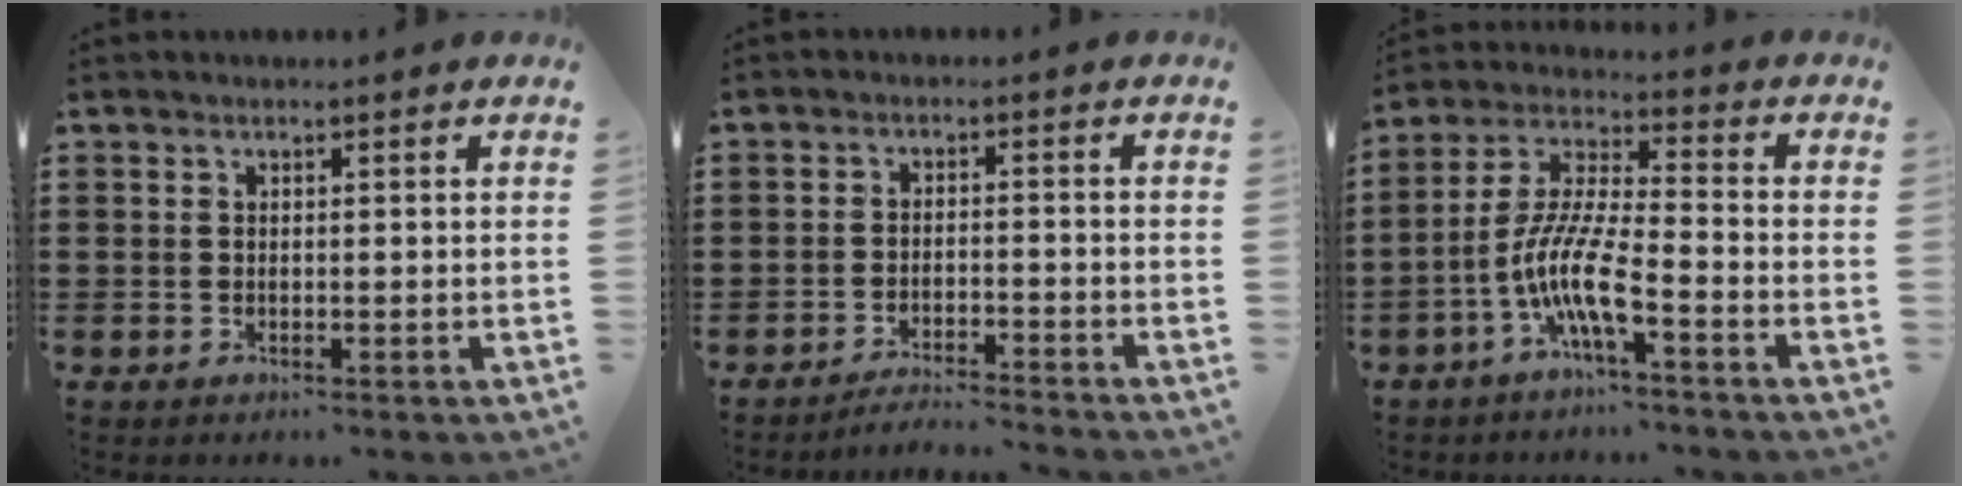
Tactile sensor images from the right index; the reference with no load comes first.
{"total": 3.0, "force": [-2.9, -0.3, 0.4], "torque": [-0.010, -0.001, -0.060]}
{"total": 9.4, "force": [-5.0, 1.4, 7.9], "torque": [-0.186, -0.016, -0.101]}